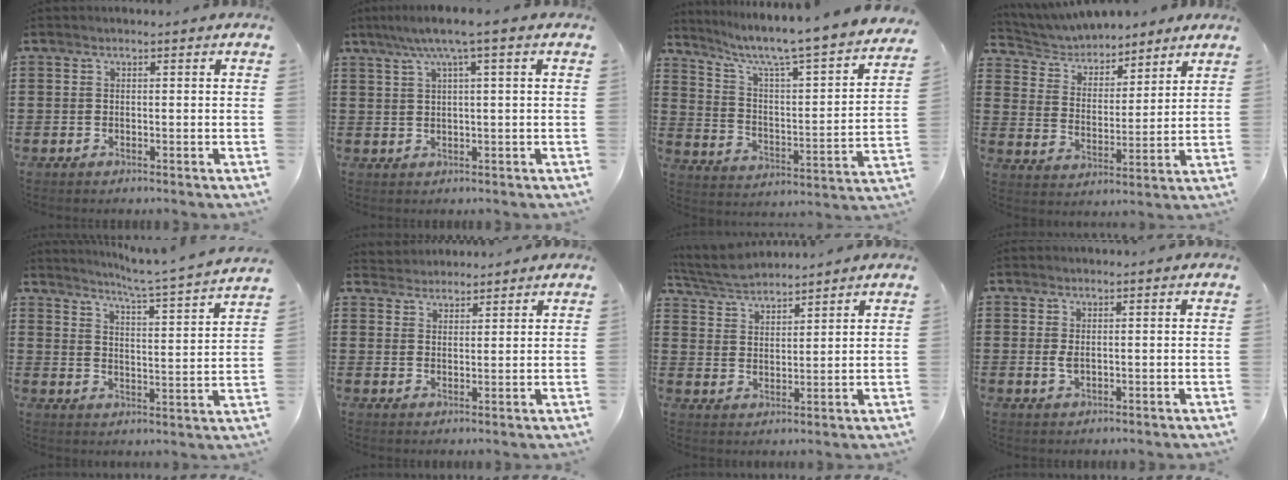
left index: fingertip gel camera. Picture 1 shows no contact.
{"total": 4.1, "force": [1.7, -0.3, 3.7], "torque": [-0.075, 0.001, 0.026]}
{"total": 5.4, "force": [4.4, -0.3, 3.1], "torque": [-0.082, -0.051, 0.062]}
{"total": 5.4, "force": [5.2, 1.2, 0.4], "torque": [-0.037, -0.028, 0.090]}
{"total": 5.0, "force": [4.4, -1.1, 2.1], "torque": [-0.055, -0.046, 0.063]}
{"total": 3.0, "force": [2.9, 0.5, -0.5], "torque": [0.000, -0.004, 0.056]}
{"total": 4.7, "force": [4.6, 0.6, 0.7], "torque": [-0.033, -0.014, 0.084]}
{"total": 1.6, "force": [0.3, 0.7, 1.4], "torque": [-0.037, 0.000, 0.003]}